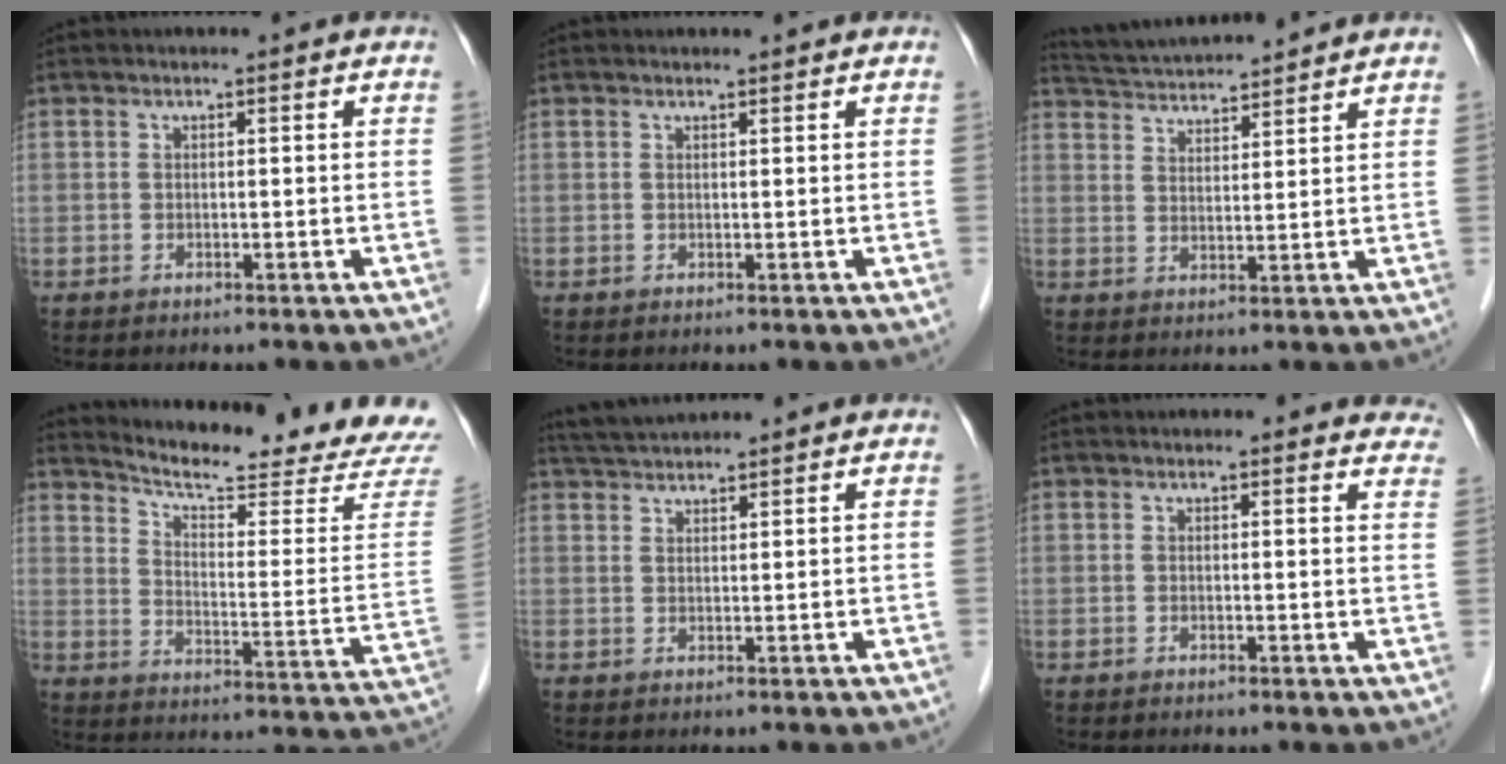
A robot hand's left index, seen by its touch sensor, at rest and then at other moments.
{"total": 0.8, "force": [0.8, 0.0, 0.2], "torque": [-0.007, 0.003, 0.013]}
{"total": 10.0, "force": [9.6, 0.1, 2.8], "torque": [-0.062, 0.025, 0.159]}
{"total": 21.3, "force": [20.5, -0.1, 6.0], "torque": [-0.099, -0.110, 0.255]}
{"total": 5.1, "force": [4.9, 0.3, 1.4], "torque": [-0.030, 0.035, 0.090]}
{"total": 7.8, "force": [7.4, 2.2, 1.2], "torque": [0.024, -0.010, 0.045]}